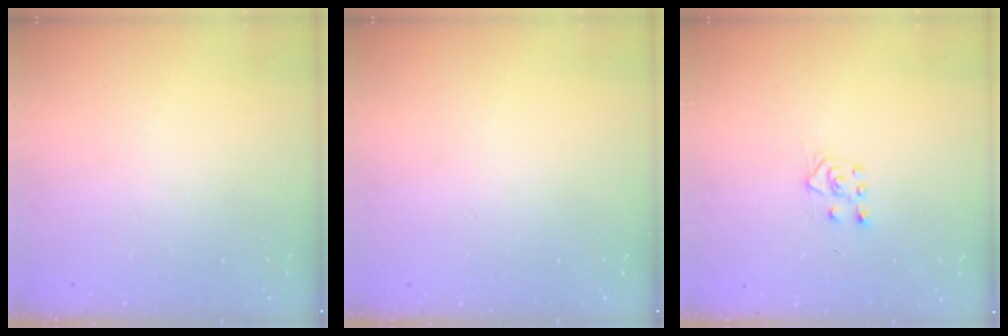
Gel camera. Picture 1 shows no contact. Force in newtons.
{"total": 0.0}
{"total": 4.8, "press": 4.7, "slide": 0.7}